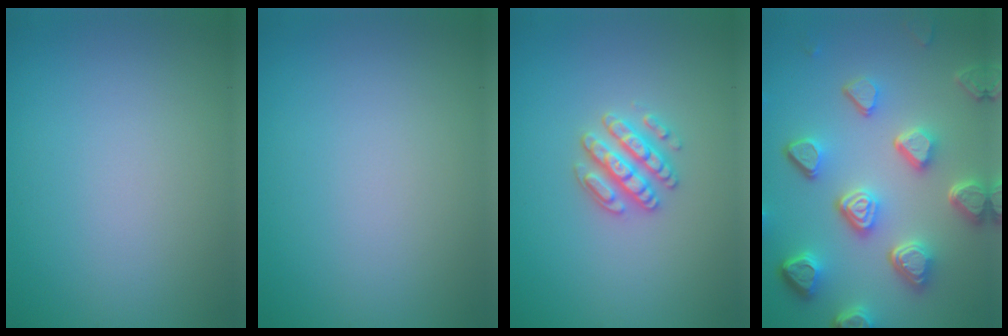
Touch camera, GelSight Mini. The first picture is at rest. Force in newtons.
{"total": 0.0}
{"total": 2.8, "press": 2.7, "slide": 0.8}
{"total": 7.5, "press": 5.7, "slide": 4.9}